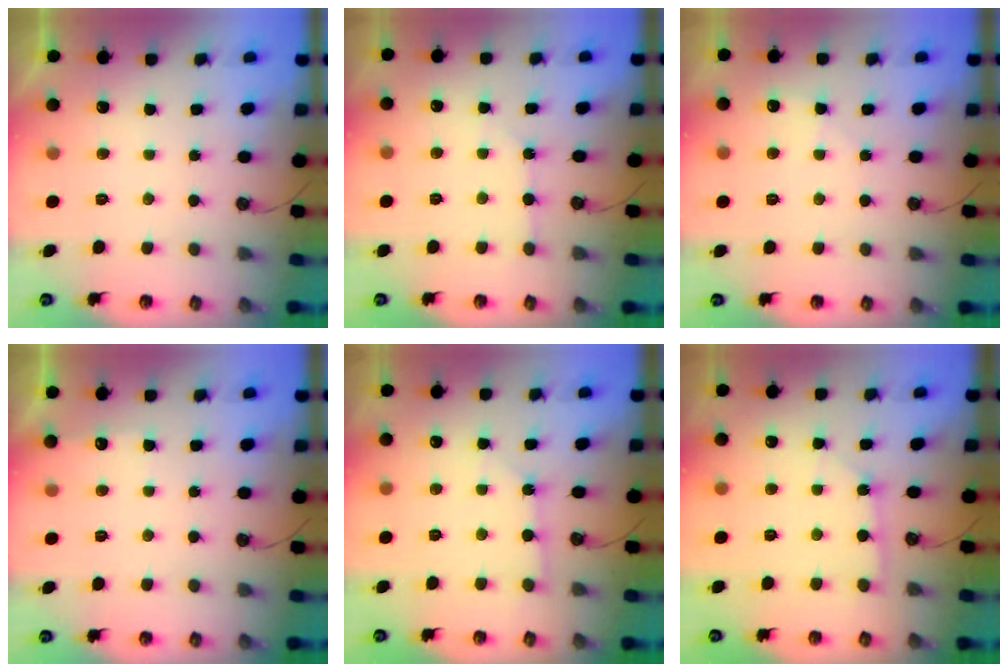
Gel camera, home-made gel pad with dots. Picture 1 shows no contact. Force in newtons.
{"total": 2.9, "press": 2.8, "slide": 0.4}
{"total": 3.7, "press": 3.7, "slide": 0.5}
{"total": 3.8, "press": 3.8, "slide": 0.5}
{"total": 2.0, "press": 2.0, "slide": 0.3}
{"total": 2.5, "press": 2.5, "slide": 0.3}